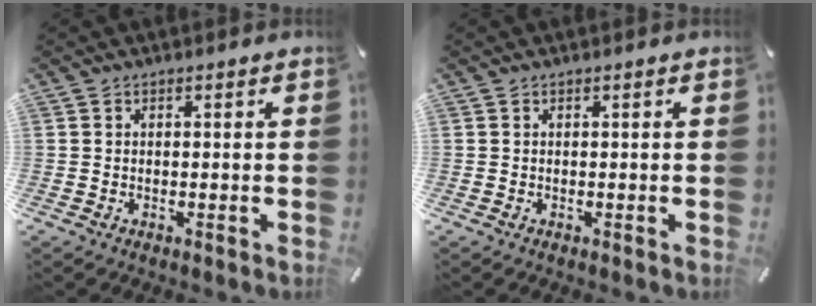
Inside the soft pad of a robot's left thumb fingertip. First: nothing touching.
{"total": 0.0}